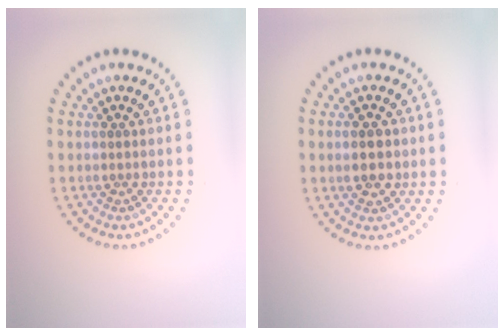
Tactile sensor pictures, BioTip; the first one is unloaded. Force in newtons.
{"total": 2.5, "press": 2.5, "slide": 0.0}